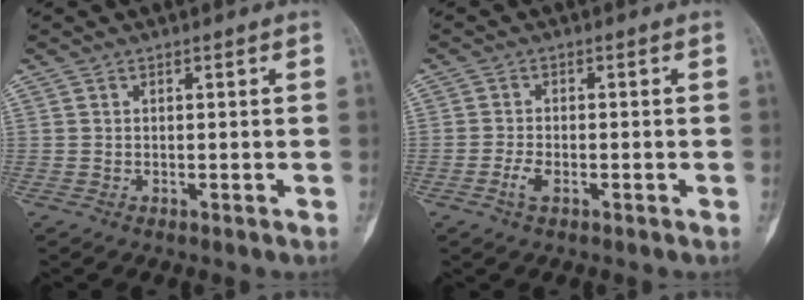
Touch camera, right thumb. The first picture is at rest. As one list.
[{"total": 2.4, "force": [-1.2, 1.2, 1.7], "torque": [-0.039, 0.007, -0.027]}]